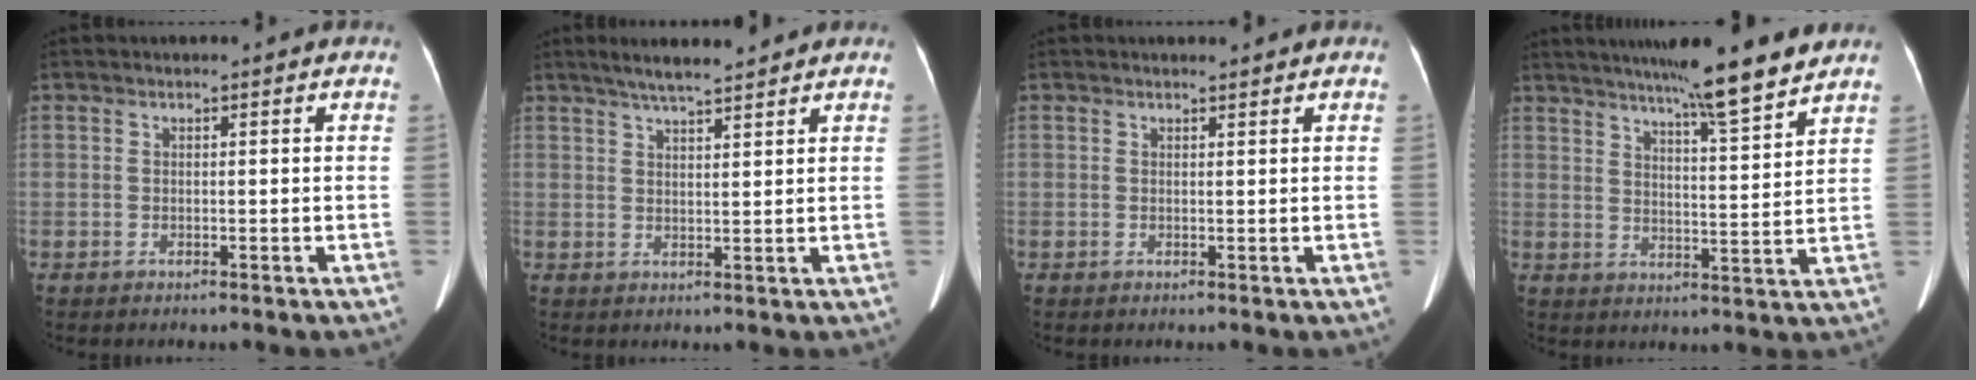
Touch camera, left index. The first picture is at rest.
{"total": 5.8, "force": [4.9, 0.3, 3.0], "torque": [-0.051, 0.014, 0.085]}
{"total": 1.0, "force": [1.0, 0.1, 0.2], "torque": [-0.008, 0.001, 0.017]}
{"total": 12.2, "force": [10.2, -0.5, 6.7], "torque": [-0.103, -0.001, 0.144]}